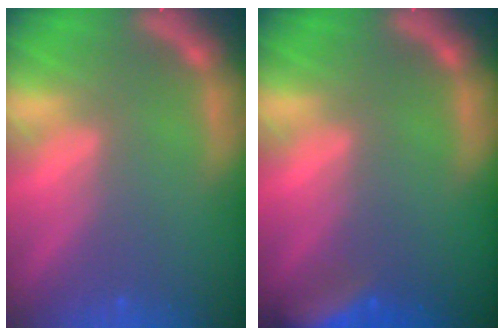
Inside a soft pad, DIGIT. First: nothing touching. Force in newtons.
{"total": 5.5}